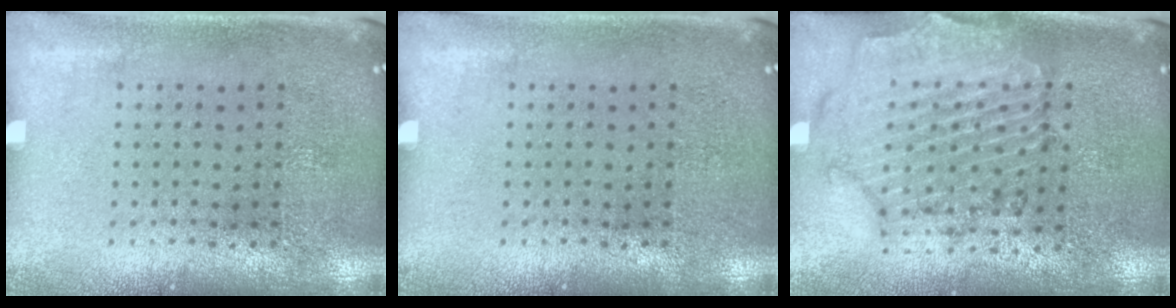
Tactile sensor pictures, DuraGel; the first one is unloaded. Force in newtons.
{"total": 0.0}
{"total": 1.0, "press": 1.0, "slide": 0.3}